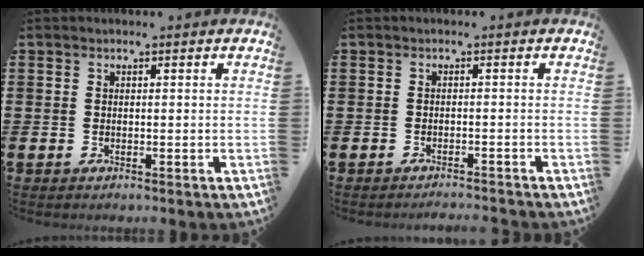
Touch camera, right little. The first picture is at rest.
{"total": 1.0, "force": [-0.9, -0.2, 0.0], "torque": [0.000, 0.001, -0.020]}